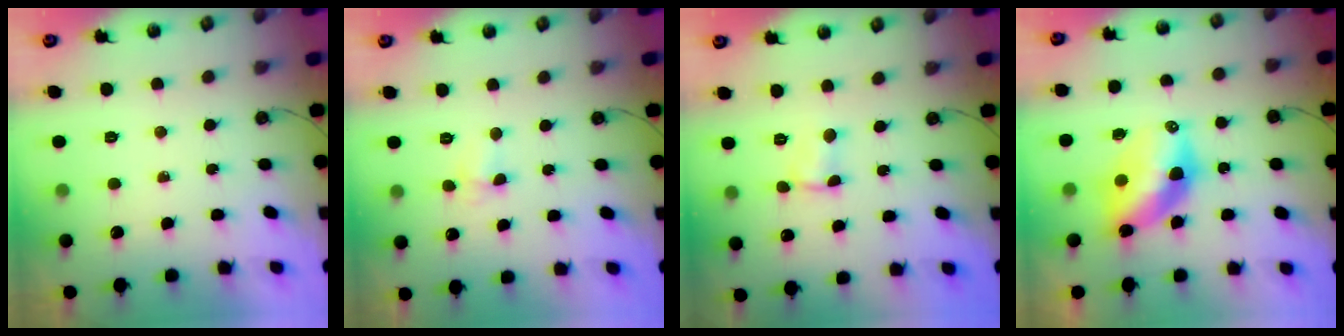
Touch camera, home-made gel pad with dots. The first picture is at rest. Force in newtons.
{"total": 4.9, "press": 4.8, "slide": 0.7}
{"total": 1.9, "press": 1.9, "slide": 0.3}
{"total": 10.5, "press": 10.5, "slide": 1.0}